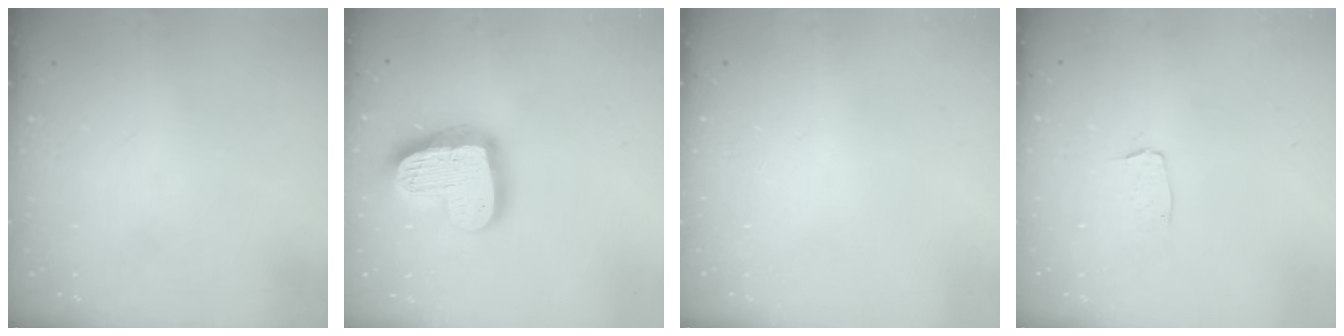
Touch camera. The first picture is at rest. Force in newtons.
{"total": 21.7, "press": 21.6, "slide": 2.0}
{"total": 0.0}
{"total": 3.0, "press": 3.0, "slide": 0.2}